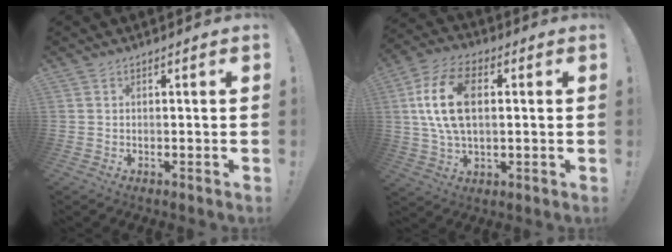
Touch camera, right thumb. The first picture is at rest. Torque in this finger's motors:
{"motor_torque": [1.22, 1.31, 0.31, 0.13, 0.19]}